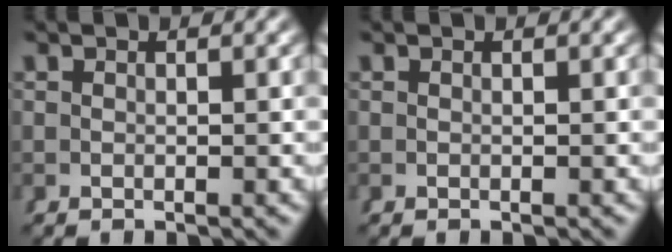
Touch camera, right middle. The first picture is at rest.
{"total": 0.0}